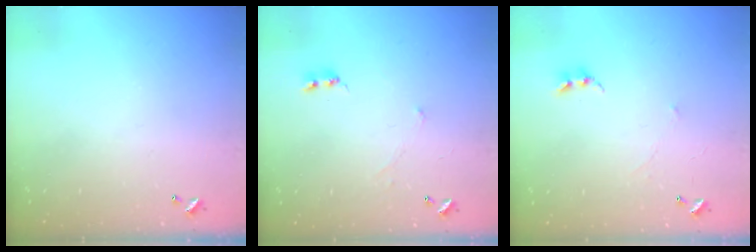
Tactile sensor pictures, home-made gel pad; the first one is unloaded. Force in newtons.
{"total": 0.0}
{"total": 0.9, "press": 0.8, "slide": 0.5}